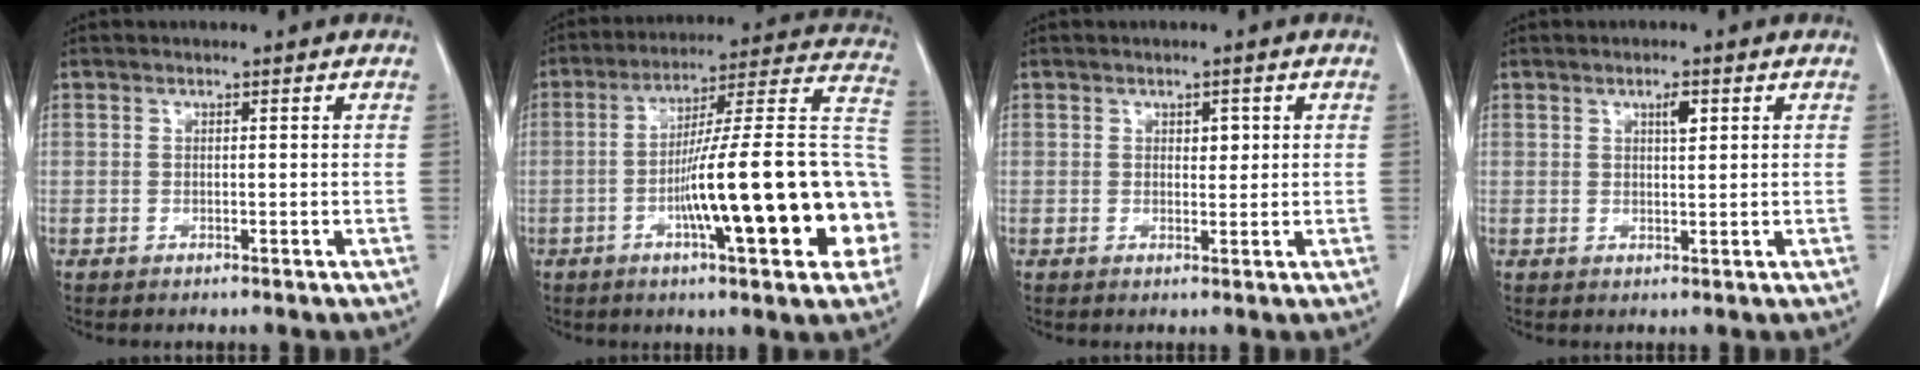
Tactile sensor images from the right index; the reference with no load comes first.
{"total": 23.9, "force": [-6.0, 2.9, 22.9], "torque": [-0.256, 0.030, -0.084]}
{"total": 1.7, "force": [0.6, 1.0, 1.2], "torque": [-0.014, -0.001, 0.008]}
{"total": 2.1, "force": [1.0, 0.6, 1.8], "torque": [-0.031, -0.001, 0.016]}